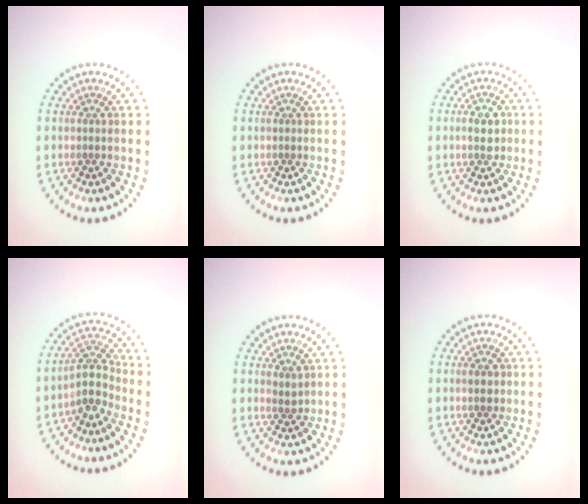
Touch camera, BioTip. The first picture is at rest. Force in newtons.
{"total": 0.0}
{"total": 2.1, "press": 2.1, "slide": 0.1}
{"total": 3.1, "press": 2.3, "slide": 2.1}
{"total": 1.0, "press": 0.9, "slide": 0.4}
{"total": 1.2, "press": 1.2, "slide": 0.2}